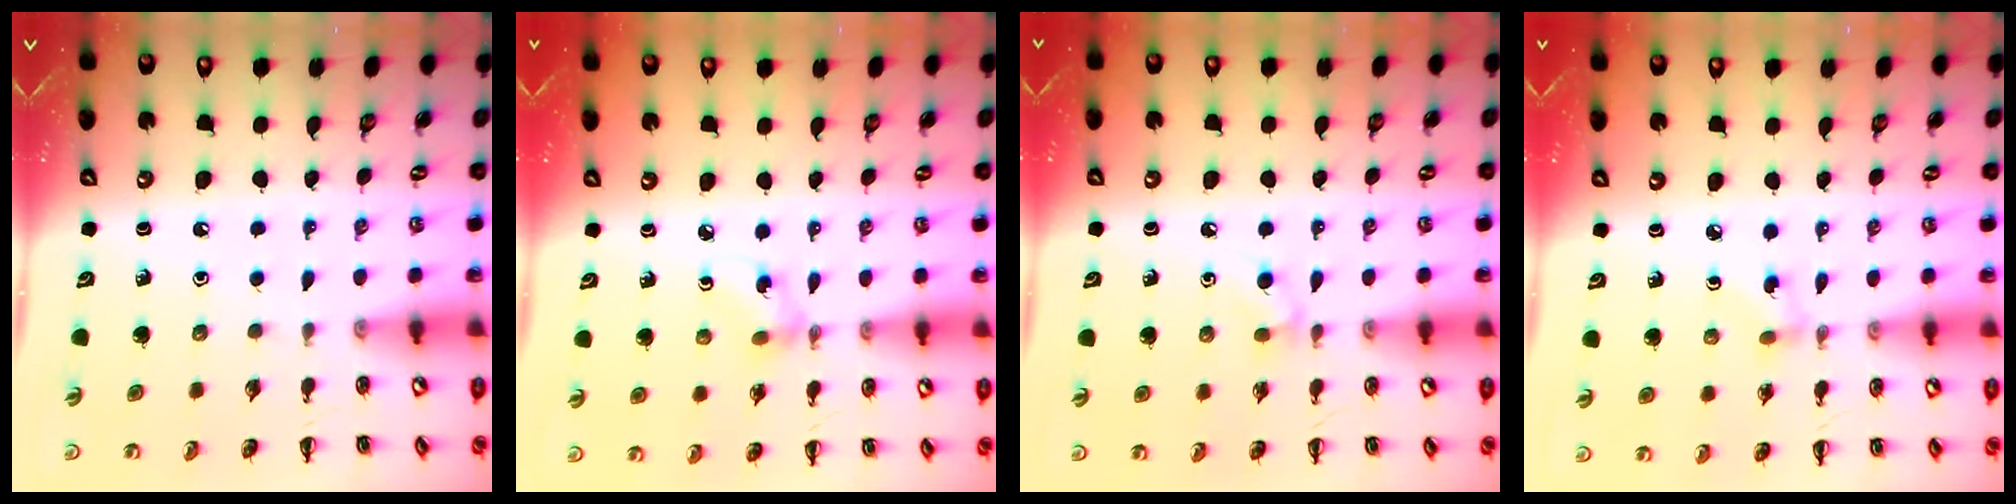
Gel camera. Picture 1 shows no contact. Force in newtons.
{"total": 2.9, "press": 2.8, "slide": 0.9}
{"total": 4.8, "press": 4.5, "slide": 1.7}
{"total": 3.5, "press": 3.2, "slide": 1.4}